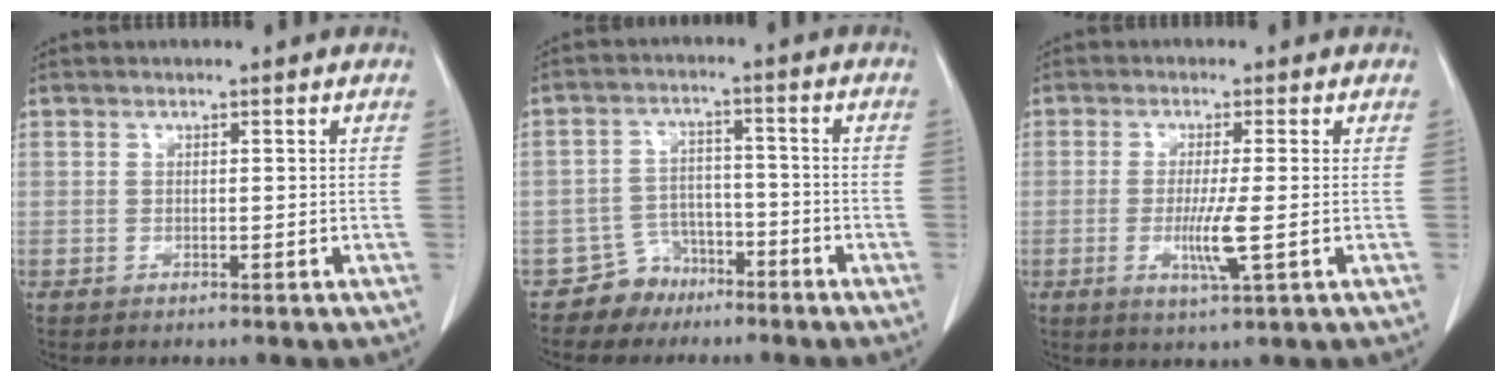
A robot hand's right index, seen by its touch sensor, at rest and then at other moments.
{"total": 5.5, "force": [-3.9, 3.8, -0.1], "torque": [0.013, 0.013, -0.067]}
{"total": 5.2, "force": [-1.1, -0.3, 5.1], "torque": [-0.101, -0.015, -0.020]}